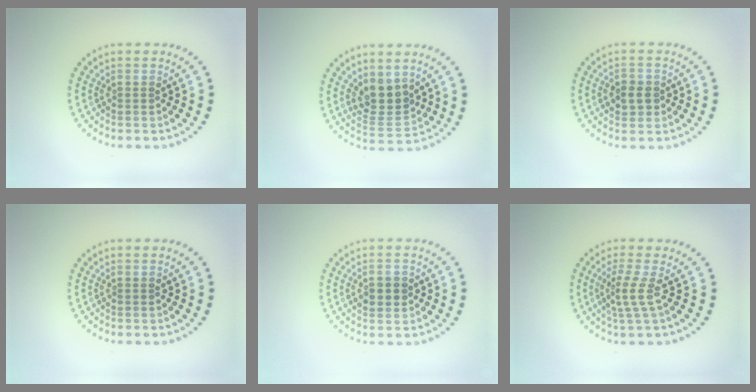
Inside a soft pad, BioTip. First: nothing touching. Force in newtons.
{"total": 3.7, "press": 3.3, "slide": 1.7}
{"total": 2.2, "press": 2.1, "slide": 0.5}
{"total": 0.0}
{"total": 2.0, "press": 1.9, "slide": 0.2}
{"total": 2.3, "press": 1.5, "slide": 1.7}